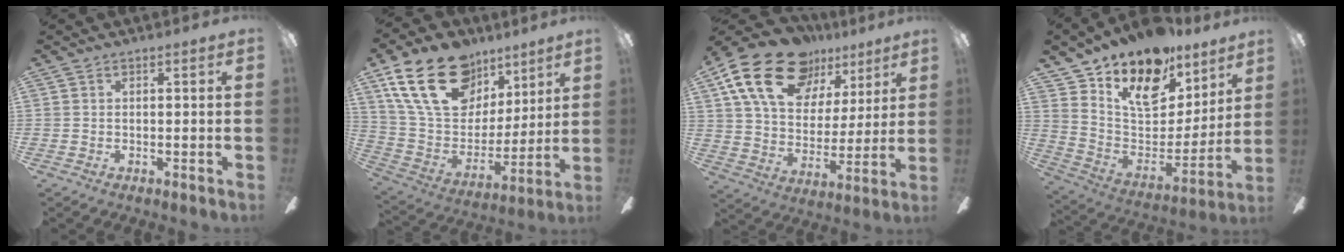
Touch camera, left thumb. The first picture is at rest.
{"total": 24.4, "force": [14.1, 15.1, 13.0], "torque": [-0.240, -0.063, 0.260]}
{"total": 22.4, "force": [13.3, 13.2, 12.2], "torque": [-0.213, -0.062, 0.242]}
{"total": 17.3, "force": [12.2, 9.5, 7.7], "torque": [-0.133, -0.078, 0.218]}